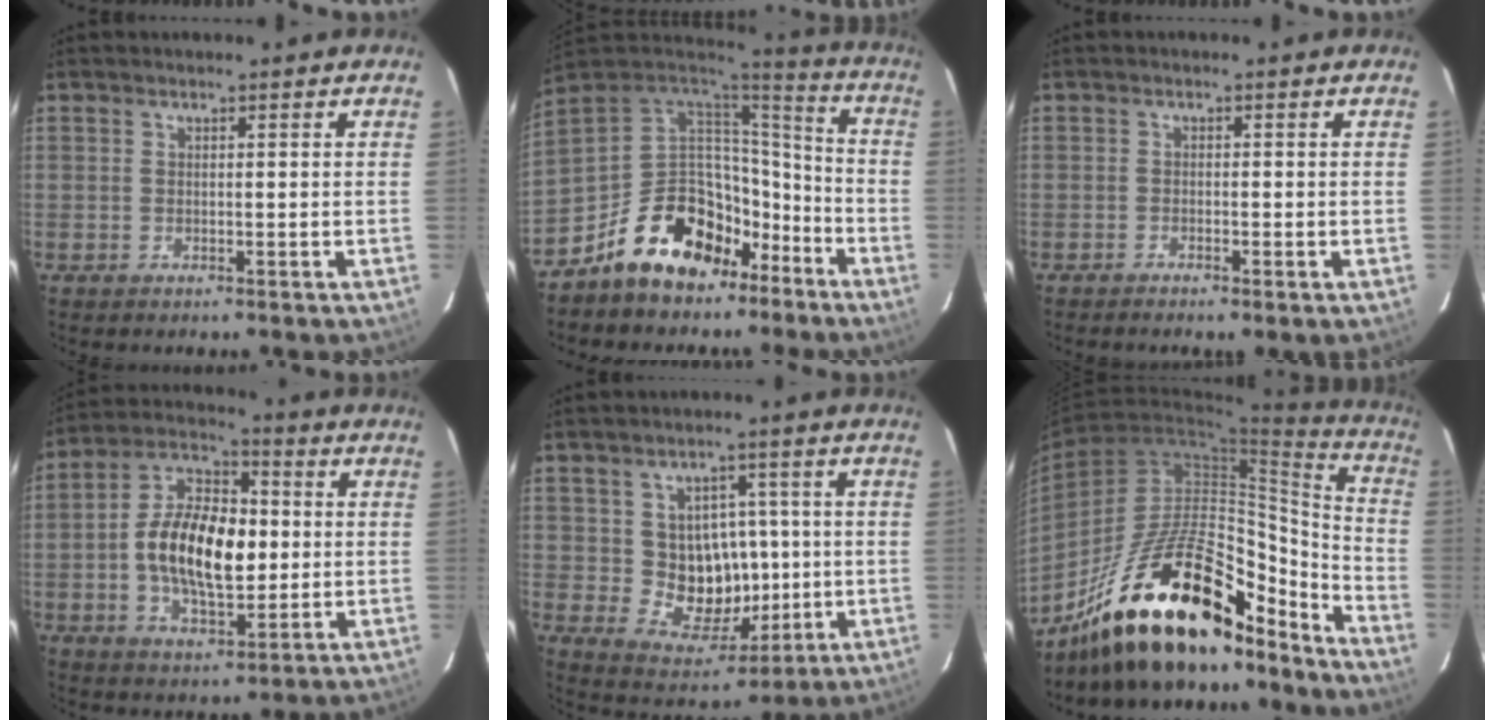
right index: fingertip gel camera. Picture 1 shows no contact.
{"total": 19.2, "force": [-11.0, 11.7, 10.5], "torque": [-0.218, 0.031, -0.160]}
{"total": 1.1, "force": [-0.8, 0.1, 0.7], "torque": [-0.021, 0.000, -0.016]}
{"total": 15.8, "force": [-0.6, 8.1, 13.6], "torque": [-0.251, 0.019, -0.011]}
{"total": 10.8, "force": [-0.1, 9.5, 5.2], "torque": [-0.097, 0.005, 0.019]}
{"total": 25.9, "force": [-19.5, 9.1, 14.4], "torque": [-0.234, 0.025, -0.305]}